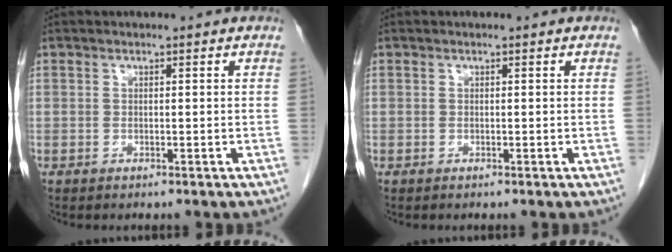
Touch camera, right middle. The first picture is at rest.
{"total": 0.0}